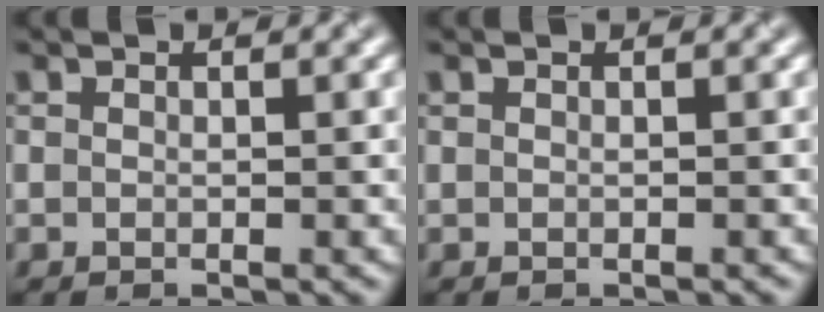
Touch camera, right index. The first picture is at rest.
{"total": 0.0}